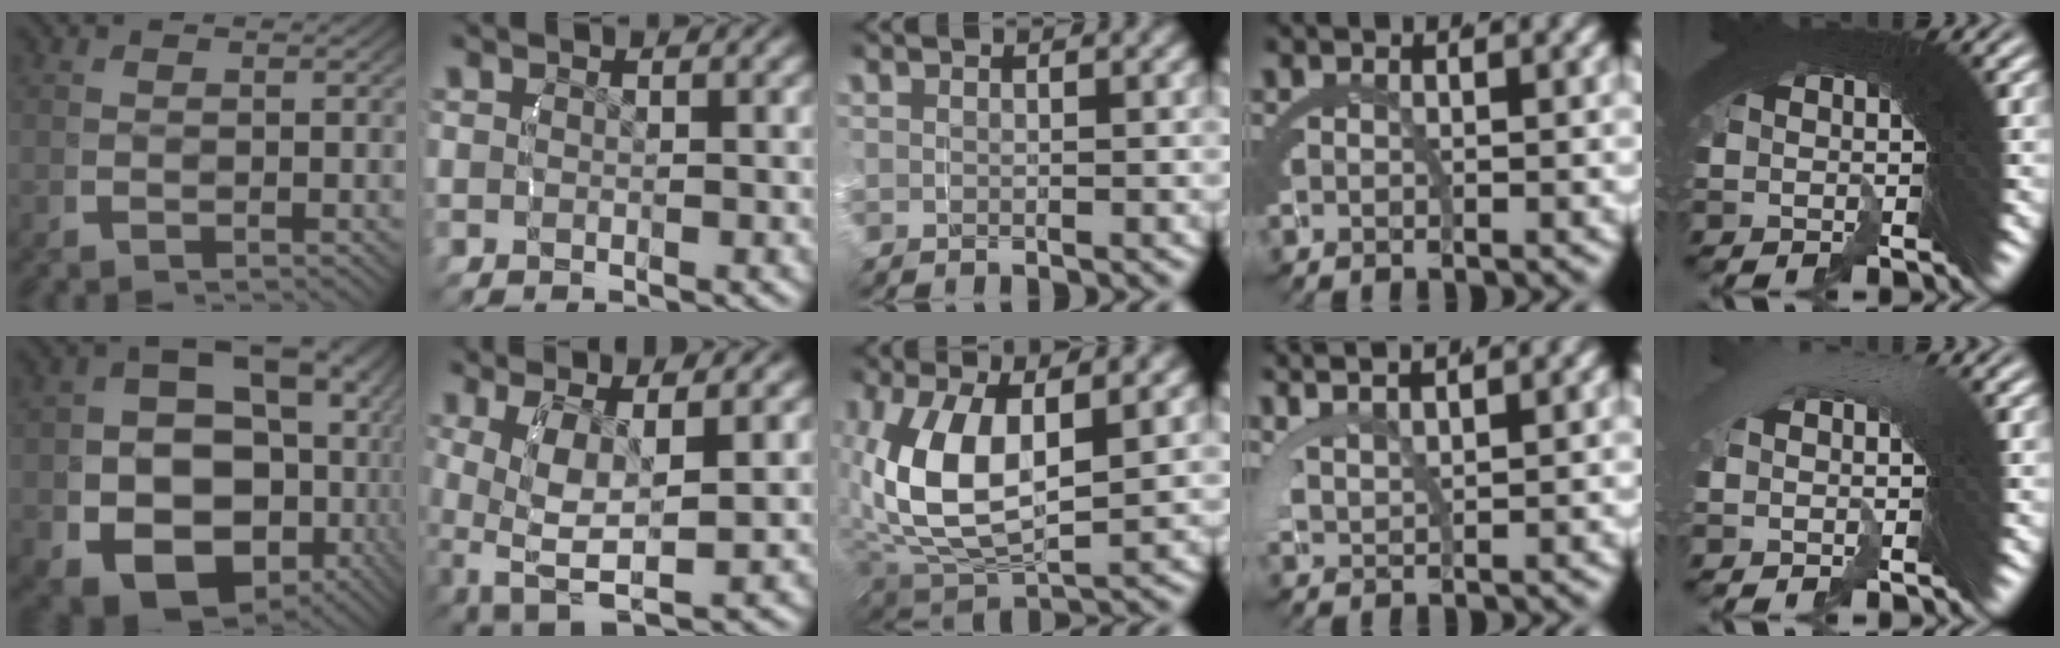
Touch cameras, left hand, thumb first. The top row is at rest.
{"thumb": {"total": 15.5, "force": [-1.7, 11.1, 10.7], "torque": [-0.207, -0.066, -0.001]}, "index": {"total": 6.5, "force": [-0.4, 3.6, 5.4], "torque": [-0.130, -0.037, 0.018]}, "middle": {"total": 9.2, "force": [0.9, 5.3, 7.4], "torque": [-0.192, -0.017, 0.030]}, "ring": {"total": 3.8, "force": [3.6, 0.1, 1.2], "torque": [-0.031, 0.014, 0.061]}, "little": {"total": 6.3, "force": [-0.8, -4.4, -4.4], "torque": [0.058, -0.002, -0.011]}}